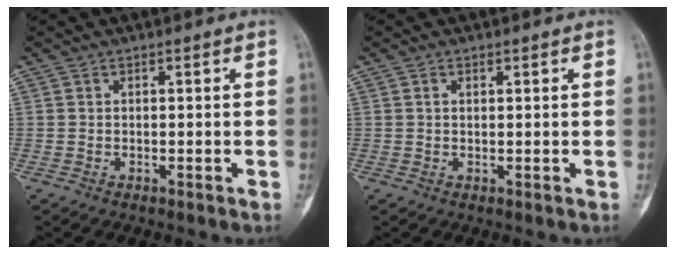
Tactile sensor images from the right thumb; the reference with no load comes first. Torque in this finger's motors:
{"motor_torque": [-0.09, -0.13, 0.11, -0.21, 0.02]}